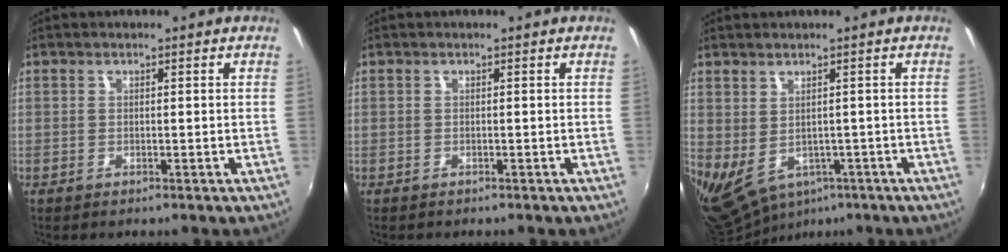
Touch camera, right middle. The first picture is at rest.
{"total": 0.0}
{"total": 7.7, "force": [-2.7, 5.1, 5.1], "torque": [-0.094, -0.025, -0.025]}